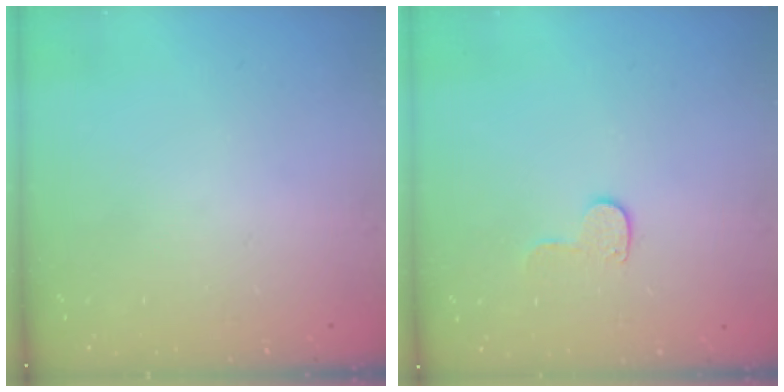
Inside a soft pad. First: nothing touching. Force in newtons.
{"total": 6.9, "press": 6.9, "slide": 0.5}